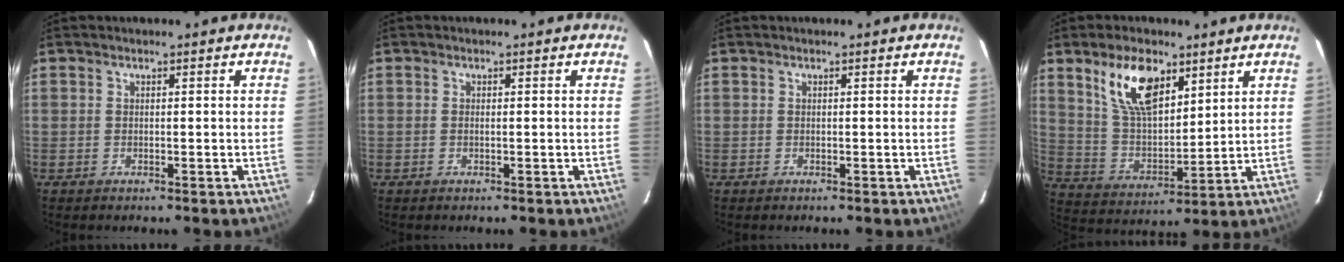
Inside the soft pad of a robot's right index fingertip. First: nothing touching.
{"total": 0.5, "force": [-0.1, 0.0, 0.5], "torque": [-0.011, 0.000, -0.002]}
{"total": 0.0}
{"total": 13.0, "force": [7.4, 6.1, 8.8], "torque": [-0.162, 0.011, 0.150]}